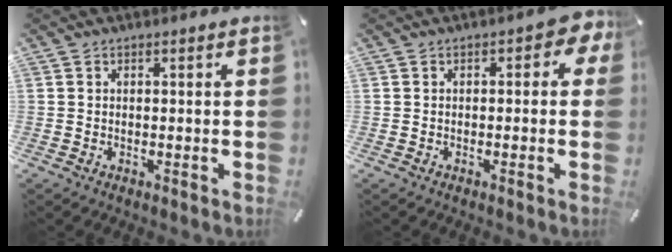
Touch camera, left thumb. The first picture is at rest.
{"total": 3.1, "force": [0.0, 1.8, 2.5], "torque": [-0.032, 0.004, -0.005]}